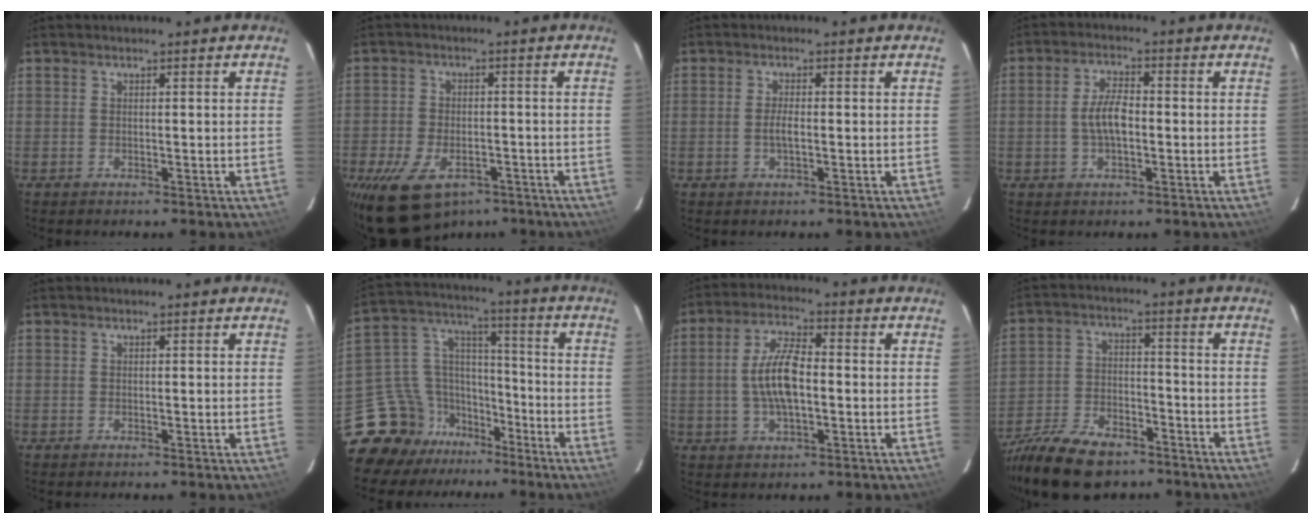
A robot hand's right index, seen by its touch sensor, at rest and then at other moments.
{"total": 12.3, "force": [-7.9, 7.0, 6.3], "torque": [-0.146, -0.011, -0.123]}
{"total": 2.0, "force": [-0.5, 0.2, 2.0], "torque": [-0.042, 0.000, -0.011]}
{"total": 5.3, "force": [-0.8, 1.9, 4.8], "torque": [-0.096, 0.007, -0.014]}
{"total": 0.0}
{"total": 14.6, "force": [-11.1, 9.1, 2.9], "torque": [-0.087, 0.067, -0.189]}
{"total": 8.7, "force": [-0.9, 3.1, 8.1], "torque": [-0.161, 0.008, -0.018]}
{"total": 18.4, "force": [-13.7, 8.2, 9.1], "torque": [-0.209, -0.018, -0.235]}